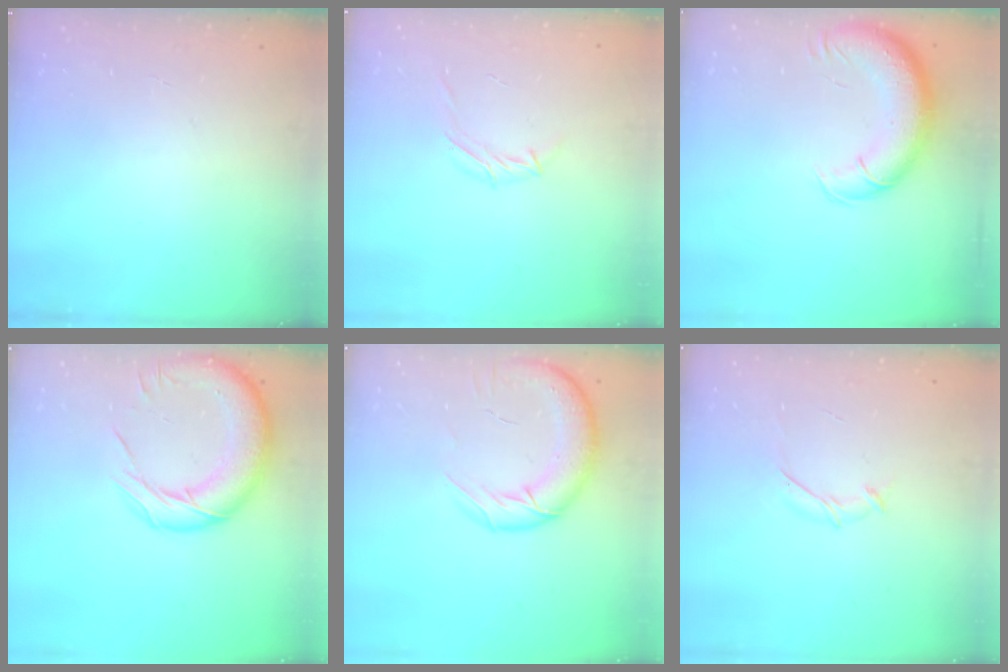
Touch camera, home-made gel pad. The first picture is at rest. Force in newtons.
{"total": 6.4, "press": 6.3, "slide": 1.4}
{"total": 13.8, "press": 13.2, "slide": 4.1}
{"total": 18.5, "press": 18.2, "slide": 3.6}
{"total": 17.6, "press": 17.3, "slide": 3.5}
{"total": 5.3, "press": 5.1, "slide": 1.0}